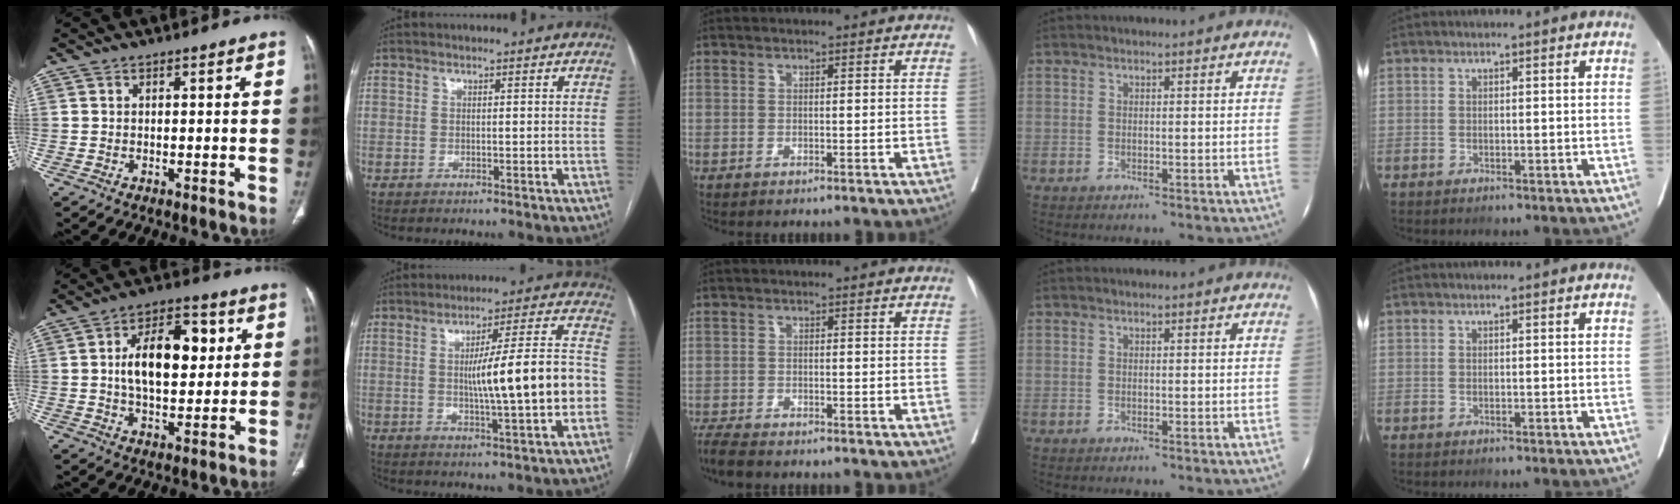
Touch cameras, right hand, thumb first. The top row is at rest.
{"thumb": {"total": 14.5, "force": [2.6, 8.0, 11.8], "torque": [-0.161, 0.006, 0.041]}, "index": {"total": 13.5, "force": [-1.6, 0.8, 13.4], "torque": [-0.204, 0.021, -0.022]}, "middle": {"total": 4.0, "force": [-3.6, 0.5, 1.8], "torque": [-0.033, -0.012, -0.064]}}